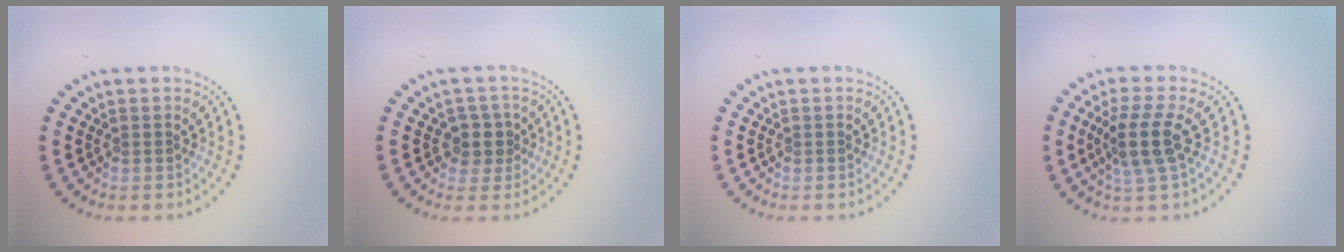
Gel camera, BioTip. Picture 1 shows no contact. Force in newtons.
{"total": 2.2, "press": 1.8, "slide": 1.2}
{"total": 0.0}
{"total": 3.5, "press": 2.7, "slide": 2.2}